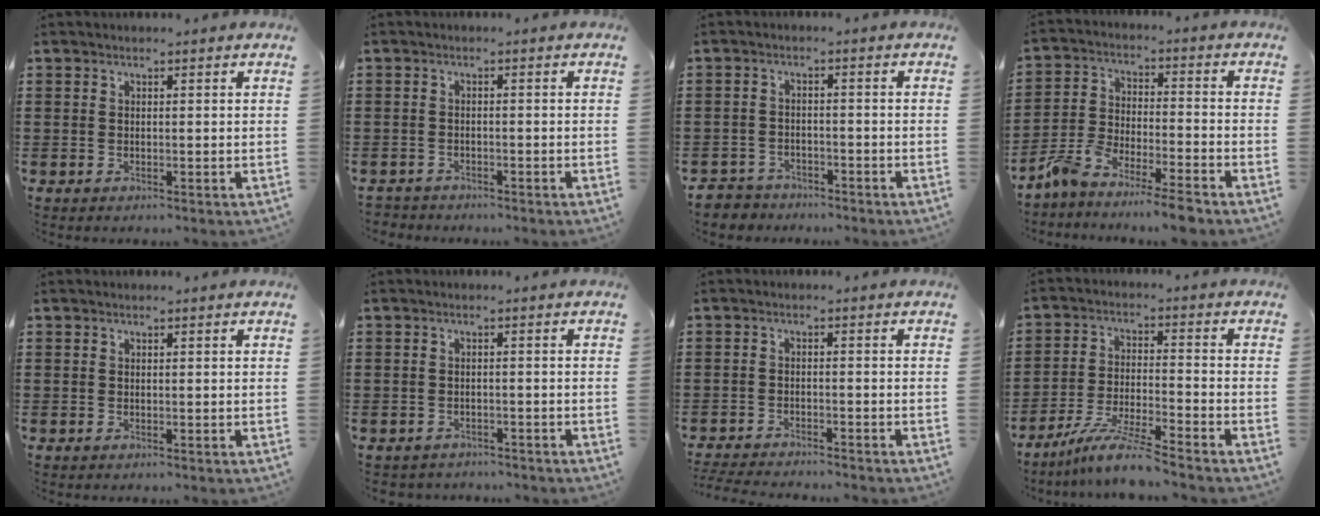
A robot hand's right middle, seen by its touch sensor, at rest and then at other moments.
{"total": 1.4, "force": [-1.4, 0.2, -0.1], "torque": [-0.004, -0.001, -0.030]}
{"total": 3.0, "force": [-2.9, 0.7, -0.3], "torque": [-0.006, -0.003, -0.063]}
{"total": 6.6, "force": [-6.3, -0.1, 2.0], "torque": [-0.045, -0.001, -0.124]}
{"total": 0.0}
{"total": 1.5, "force": [-1.5, 0.3, -0.1], "torque": [-0.005, -0.001, -0.034]}
{"total": 3.0, "force": [-3.0, 0.0, 0.3], "torque": [-0.016, -0.006, -0.063]}
{"total": 7.8, "force": [-6.7, -0.2, 4.1], "torque": [-0.088, -0.014, -0.130]}